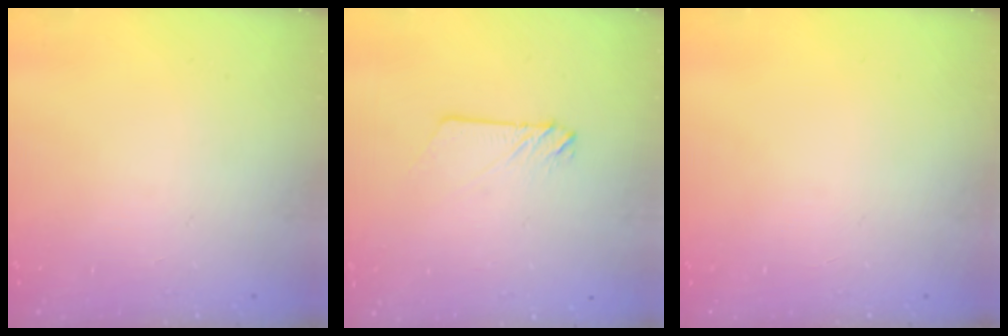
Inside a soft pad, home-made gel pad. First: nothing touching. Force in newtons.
{"total": 2.3, "press": 2.3, "slide": 0.3}
{"total": 0.0}